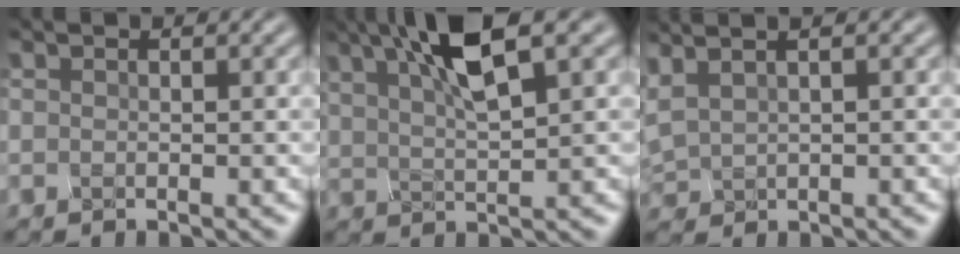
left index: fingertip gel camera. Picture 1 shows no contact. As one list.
[{"total": 5.4, "force": [3.4, 0.5, 4.2], "torque": [-0.083, 0.012, 0.078]}, {"total": 3.1, "force": [2.7, 0.7, 1.3], "torque": [-0.045, 0.038, 0.059]}]